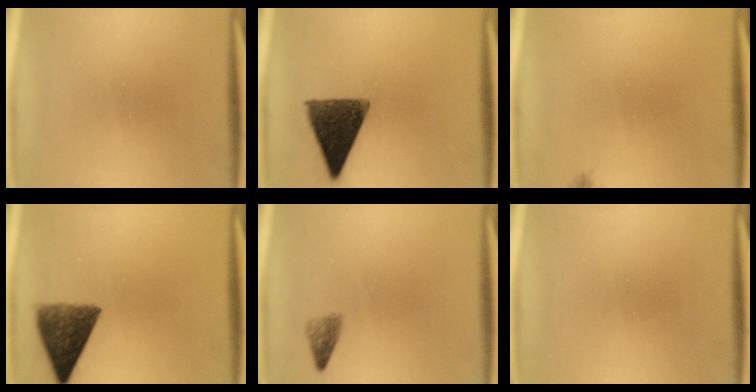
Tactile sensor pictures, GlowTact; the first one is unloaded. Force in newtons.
{"total": 12.4}
{"total": 0.7}
{"total": 8.9}
{"total": 1.7}
{"total": 0.0}